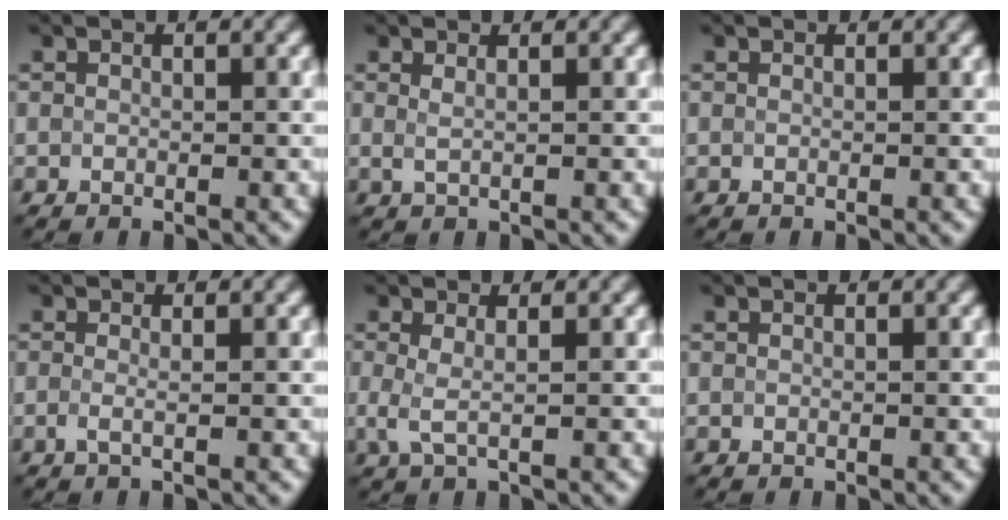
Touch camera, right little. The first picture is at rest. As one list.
[{"total": 1.3, "force": [0.6, 0.6, 1.0], "torque": [-0.014, -0.004, 0.005]}, {"total": 0.0}, {"total": 1.1, "force": [-0.2, 0.3, 1.1], "torque": [-0.021, -0.007, -0.006]}, {"total": 1.8, "force": [0.1, 0.5, 1.7], "torque": [-0.038, -0.003, 0.001]}, {"total": 0.0}]